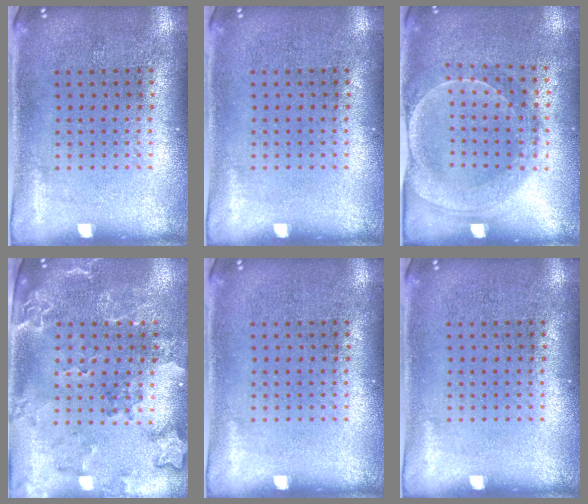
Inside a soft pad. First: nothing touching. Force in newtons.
{"total": 0.0}
{"total": 1.8, "press": 1.7, "slide": 0.4}
{"total": 2.0, "press": 1.9, "slide": 0.7}
{"total": 0.0}
{"total": 0.0}